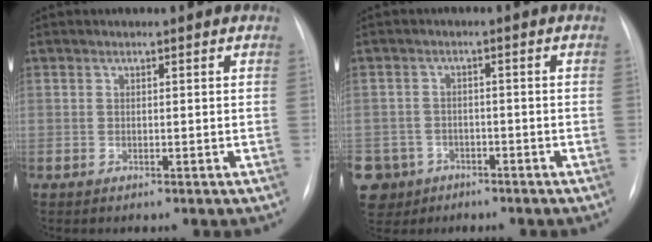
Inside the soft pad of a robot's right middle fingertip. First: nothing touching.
{"total": 9.7, "force": [-5.0, 8.1, 1.7], "torque": [-0.070, 0.005, -0.077]}